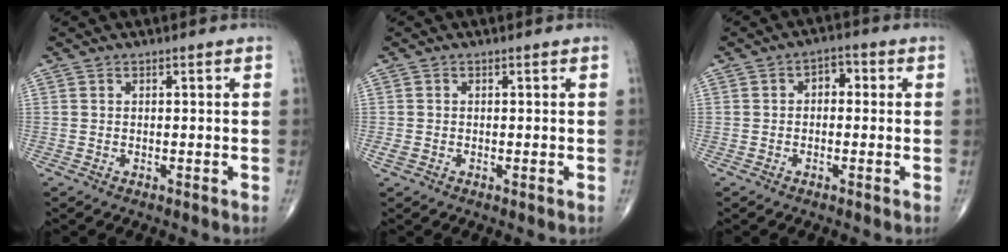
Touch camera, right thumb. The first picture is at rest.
{"total": 1.4, "force": [-0.3, 0.8, 1.1], "torque": [-0.028, -0.001, -0.006]}
{"total": 3.6, "force": [0.3, 2.4, 2.6], "torque": [-0.019, 0.015, -0.005]}